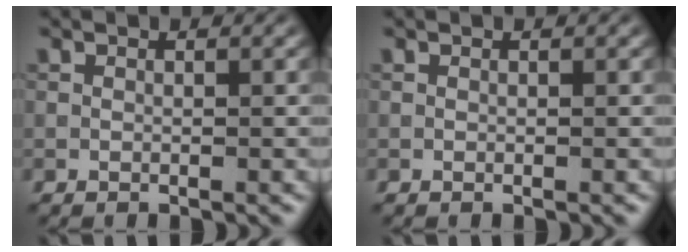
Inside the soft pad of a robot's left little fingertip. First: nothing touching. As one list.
[{"total": 0.0}]